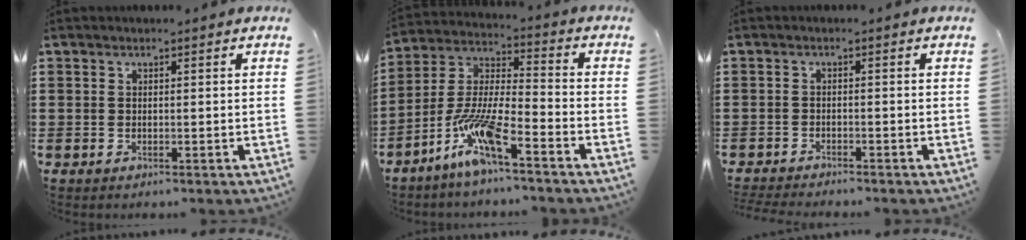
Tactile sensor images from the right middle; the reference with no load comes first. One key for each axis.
{"total": 10.4, "fx": -7.1, "fy": 1.2, "fz": 7.4, "tx": -0.174, "ty": -0.018, "tz": -0.145}
{"total": 1.8, "fx": -1.8, "fy": 0.0, "fz": 0.2, "tx": -0.007, "ty": 0.000, "tz": -0.037}